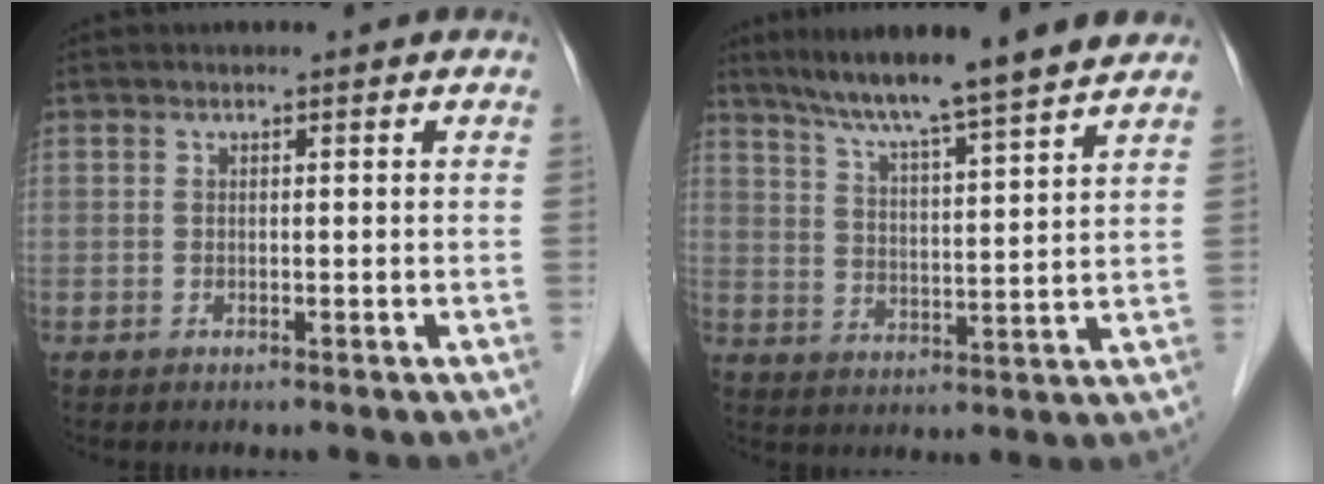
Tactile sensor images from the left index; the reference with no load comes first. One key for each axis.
{"total": 14.1, "fx": 12.1, "fy": -0.4, "fz": 7.3, "tx": -0.118, "ty": 0.018, "tz": 0.179}